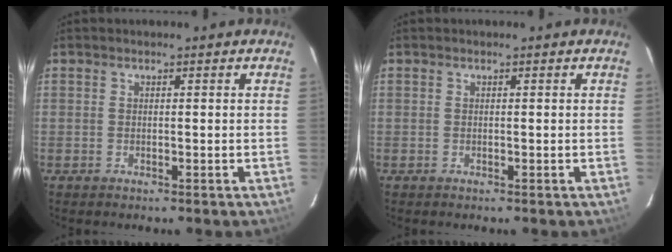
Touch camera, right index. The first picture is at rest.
{"total": 0.0}